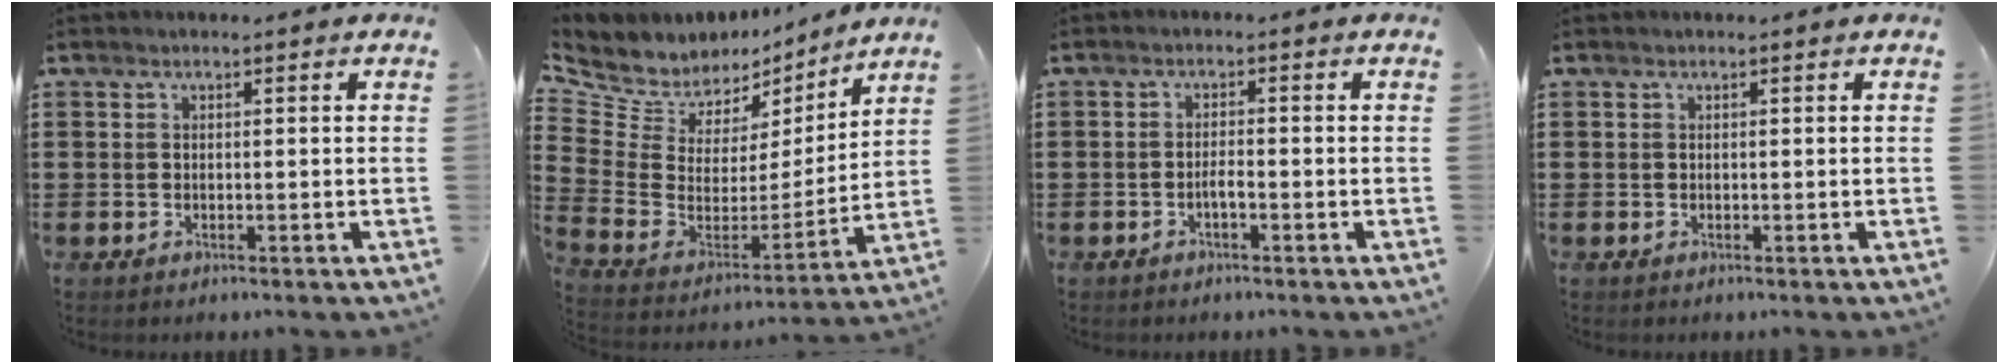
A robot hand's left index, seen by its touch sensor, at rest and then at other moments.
{"total": 7.2, "force": [6.0, 3.9, 1.3], "torque": [-0.072, -0.051, 0.108]}
{"total": 1.5, "force": [-0.8, 0.3, 1.3], "torque": [-0.025, 0.000, -0.014]}
{"total": 0.0}